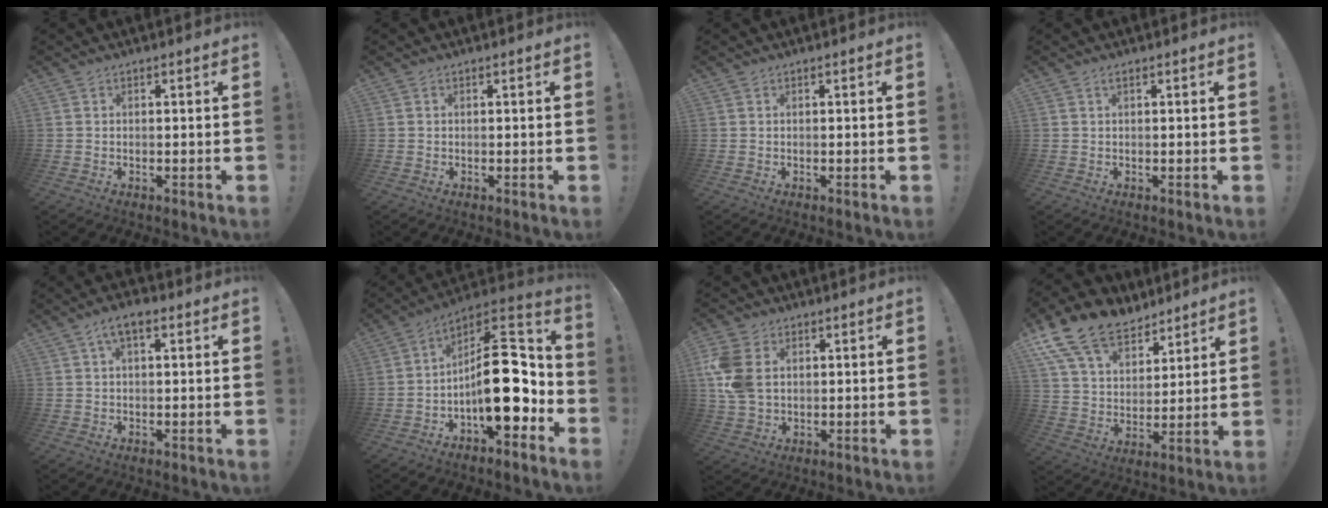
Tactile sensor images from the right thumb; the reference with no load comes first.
{"total": 0.0}
{"total": 0.0}
{"total": 0.7, "force": [0.3, 0.2, 0.7], "torque": [-0.009, 0.000, 0.003]}
{"total": 4.9, "force": [1.8, 2.3, 3.9], "torque": [-0.060, 0.003, 0.030]}
{"total": 21.0, "force": [-2.9, 9.8, 18.3], "torque": [-0.267, 0.016, -0.038]}
{"total": 10.9, "force": [2.2, 8.0, 7.2], "torque": [-0.153, 0.001, 0.045]}
{"total": 16.8, "force": [11.6, 9.9, 6.9], "torque": [-0.129, -0.073, 0.219]}